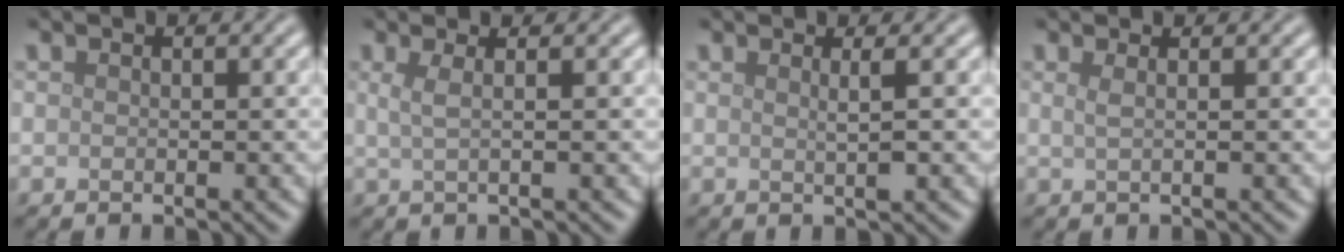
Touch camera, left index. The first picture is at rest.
{"total": 2.0, "force": [0.5, 0.8, 1.8], "torque": [-0.028, -0.001, 0.000]}
{"total": 1.5, "force": [0.5, 0.3, 1.4], "torque": [-0.024, 0.001, 0.001]}
{"total": 2.0, "force": [0.8, 1.0, 1.5], "torque": [-0.010, -0.001, -0.009]}